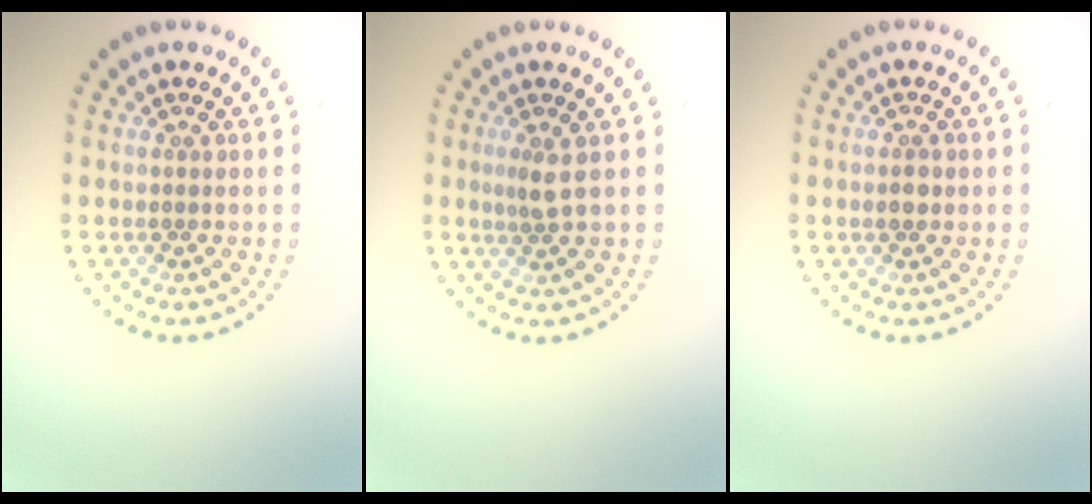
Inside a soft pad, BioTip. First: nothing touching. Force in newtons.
{"total": 1.4, "press": 1.0, "slide": 0.9}
{"total": 1.2, "press": 1.1, "slide": 0.2}